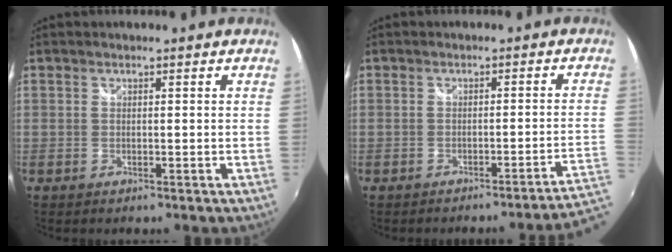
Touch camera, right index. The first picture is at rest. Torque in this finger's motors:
{"motor_torque": [-0.66, -0.63, -0.25, 0.00]}